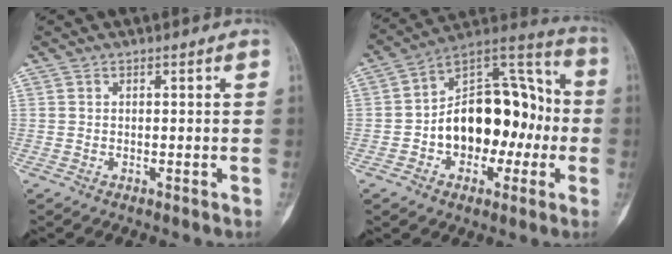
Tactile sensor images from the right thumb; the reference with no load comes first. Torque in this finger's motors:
{"motor_torque": [0.84, 0.86, 0.32, -0.26, 0.09]}